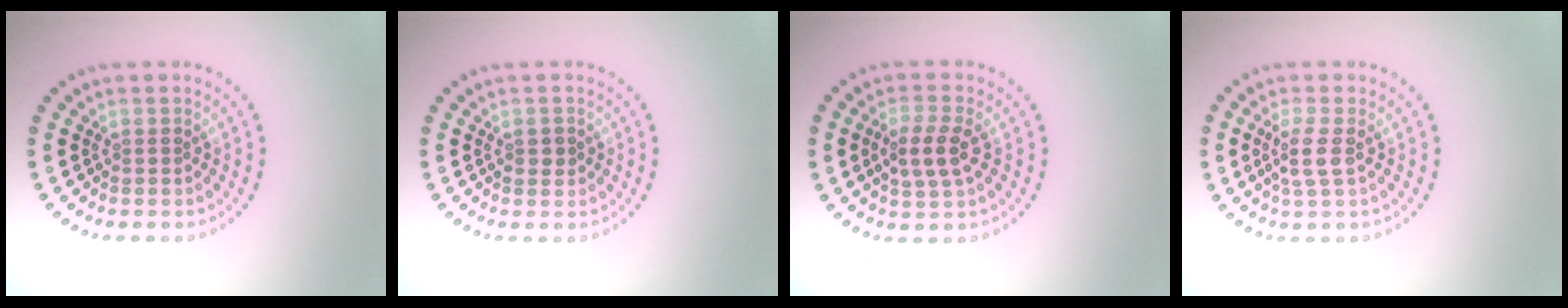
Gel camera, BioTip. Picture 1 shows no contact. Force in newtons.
{"total": 1.2, "press": 1.2, "slide": 0.1}
{"total": 3.0, "press": 2.9, "slide": 0.8}
{"total": 2.3, "press": 2.1, "slide": 1.0}